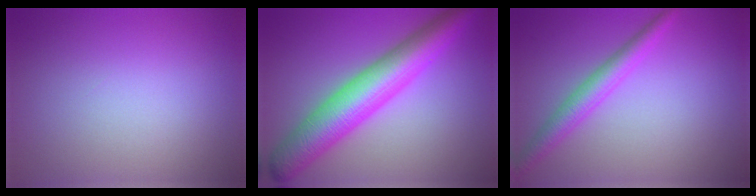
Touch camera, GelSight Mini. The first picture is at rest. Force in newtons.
{"total": 8.4, "press": 8.4, "slide": 0.2}
{"total": 3.2, "press": 3.2, "slide": 0.1}